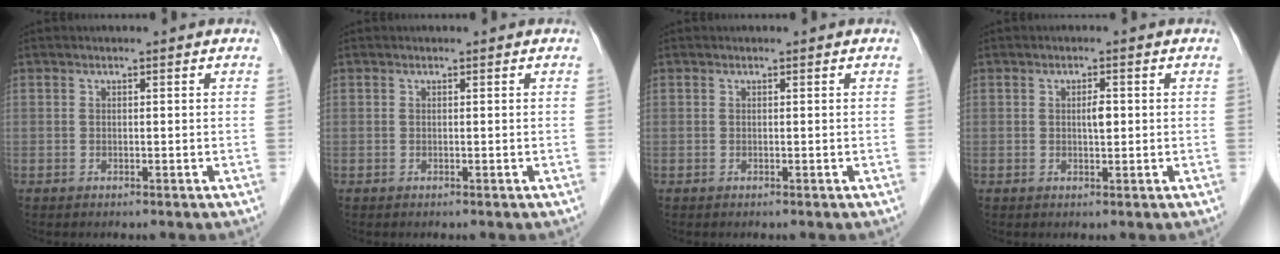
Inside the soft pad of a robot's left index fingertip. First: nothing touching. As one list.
[{"total": 0.0}, {"total": 0.0}, {"total": 1.7, "force": [-0.2, 0.5, 1.6], "torque": [-0.028, -0.003, -0.002]}]